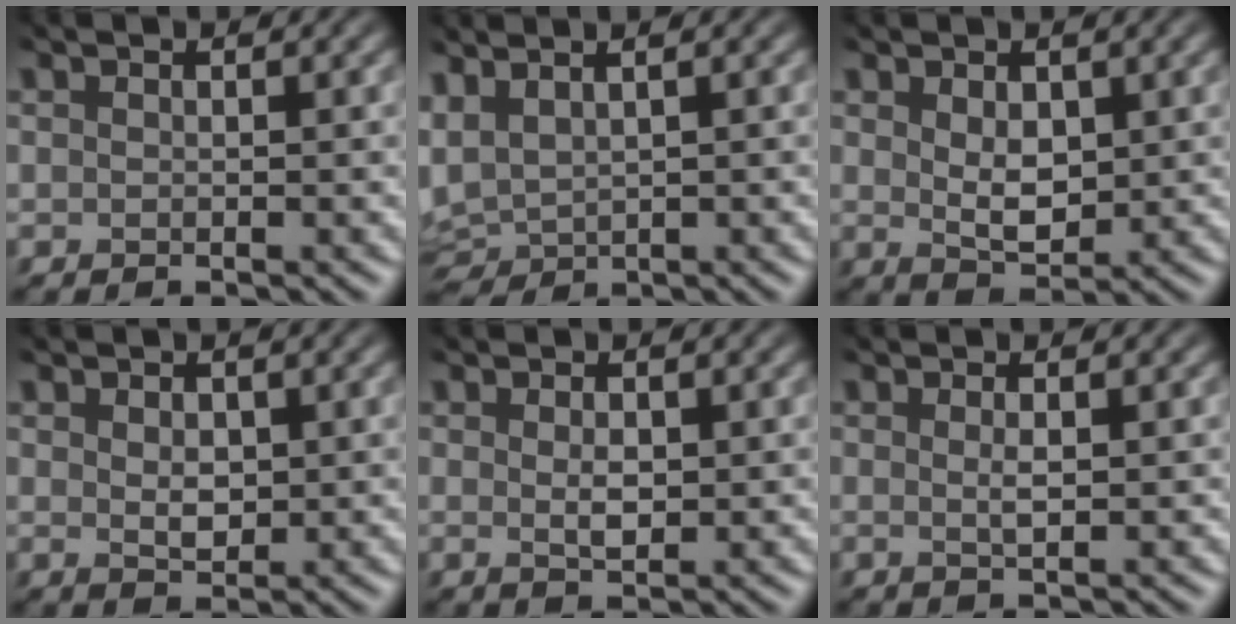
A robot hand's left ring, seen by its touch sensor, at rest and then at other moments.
{"total": 3.0, "force": [0.7, 1.8, 2.3], "torque": [-0.071, 0.004, 0.015]}
{"total": 2.9, "force": [0.4, 1.7, 2.3], "torque": [-0.054, -0.013, 0.013]}
{"total": 1.8, "force": [0.2, 1.1, 1.4], "torque": [-0.038, -0.011, 0.011]}
{"total": 1.3, "force": [0.2, 0.6, 1.1], "torque": [-0.029, -0.011, 0.007]}
{"total": 1.1, "force": [0.3, 0.4, 1.1], "torque": [-0.010, -0.002, -0.004]}